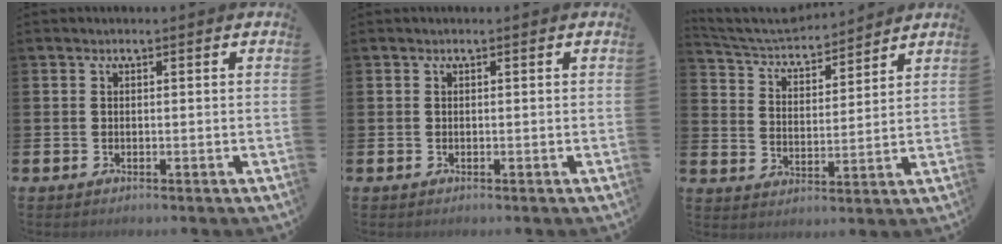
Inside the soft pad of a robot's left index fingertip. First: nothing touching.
{"total": 0.0}
{"total": 5.3, "force": [5.1, 1.3, 0.8], "torque": [-0.045, -0.037, 0.086]}